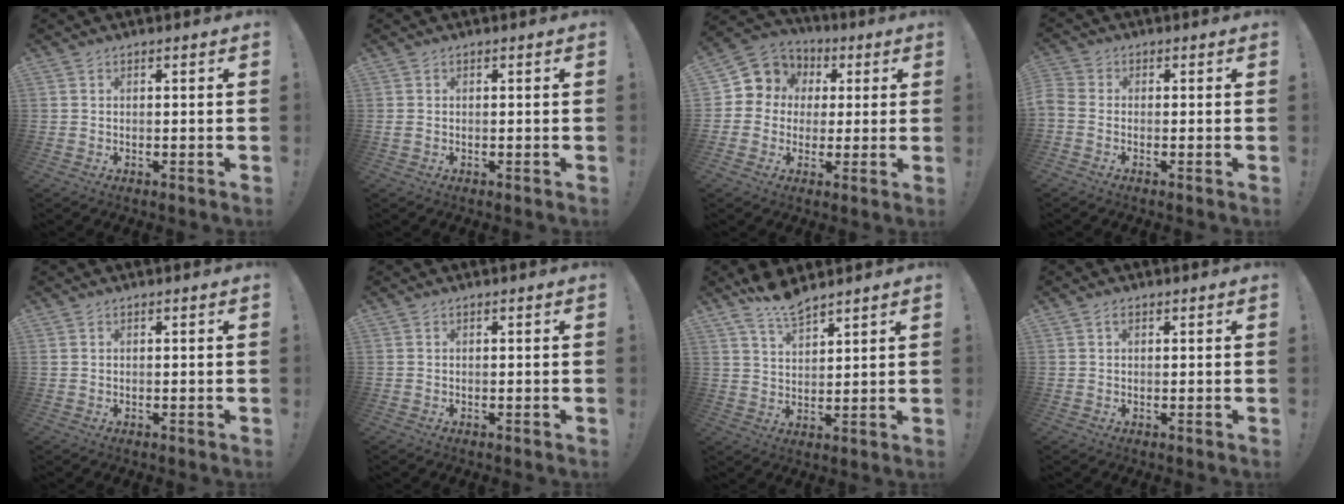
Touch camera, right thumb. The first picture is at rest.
{"total": 0.0}
{"total": 8.6, "force": [1.5, 8.2, 2.3], "torque": [-0.036, -0.008, 0.036]}
{"total": 2.4, "force": [-0.9, 1.5, 1.6], "torque": [-0.035, 0.004, -0.017]}
{"total": 0.0}
{"total": 0.0}
{"total": 7.6, "force": [6.7, 1.9, 3.1], "torque": [-0.056, -0.042, 0.121]}
{"total": 0.9, "force": [0.5, 0.6, 0.5], "torque": [-0.010, 0.002, 0.009]}